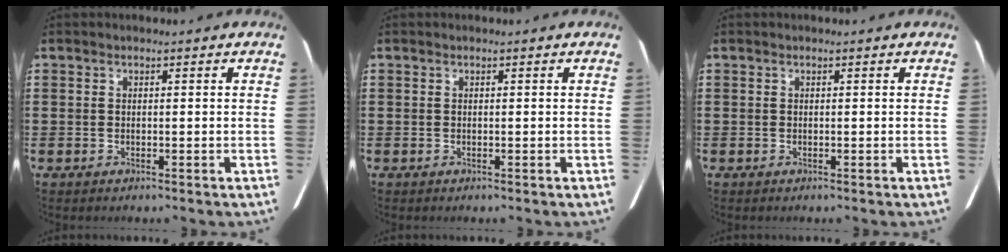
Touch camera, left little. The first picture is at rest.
{"total": 0.0}
{"total": 0.0}